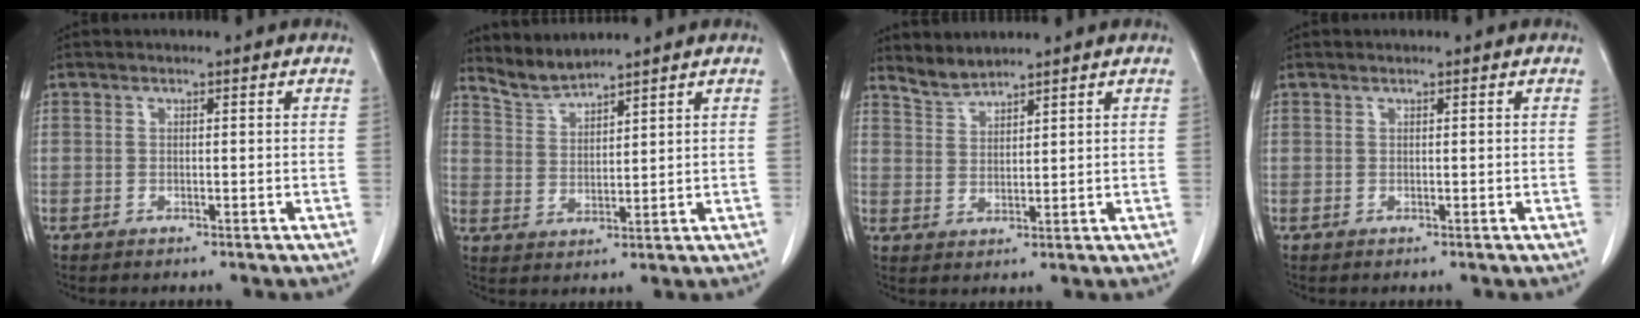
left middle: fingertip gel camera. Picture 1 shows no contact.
{"total": 4.0, "force": [4.0, -0.6, -0.2], "torque": [-0.002, -0.003, 0.087]}
{"total": 3.0, "force": [3.0, -0.1, -0.1], "torque": [-0.002, 0.001, 0.066]}
{"total": 0.0}